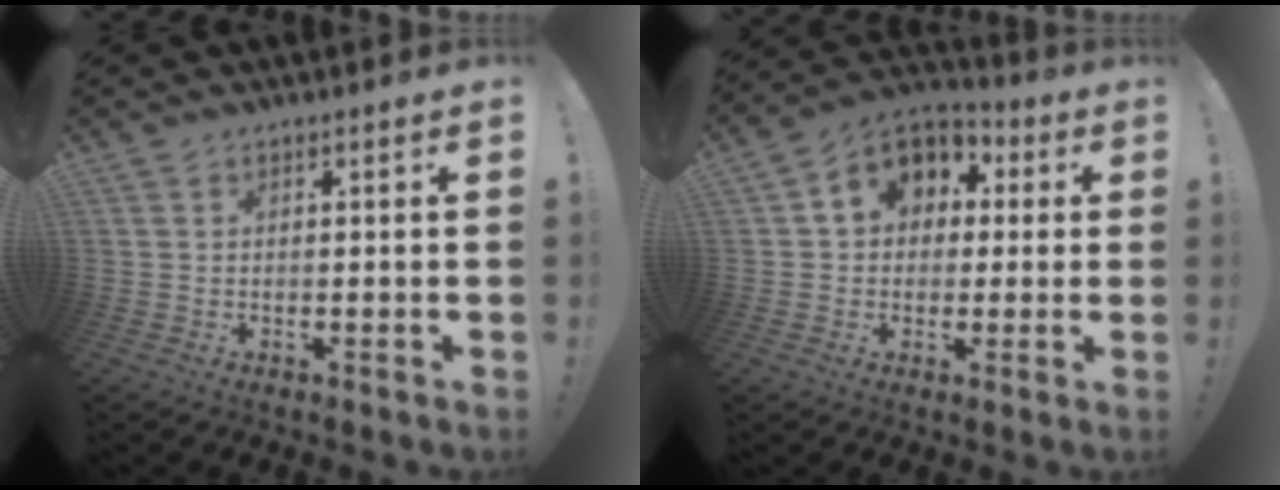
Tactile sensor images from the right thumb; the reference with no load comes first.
{"total": 8.7, "force": [1.9, 7.7, 3.6], "torque": [-0.050, -0.003, 0.041]}